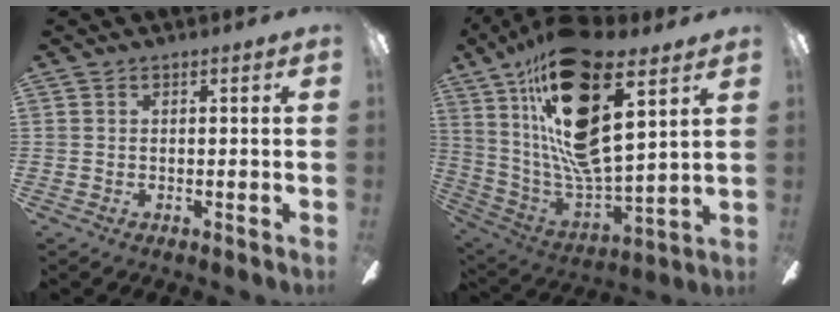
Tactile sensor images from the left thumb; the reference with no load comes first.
{"total": 22.5, "force": [12.3, 7.6, 17.2], "torque": [-0.339, -0.067, 0.207]}